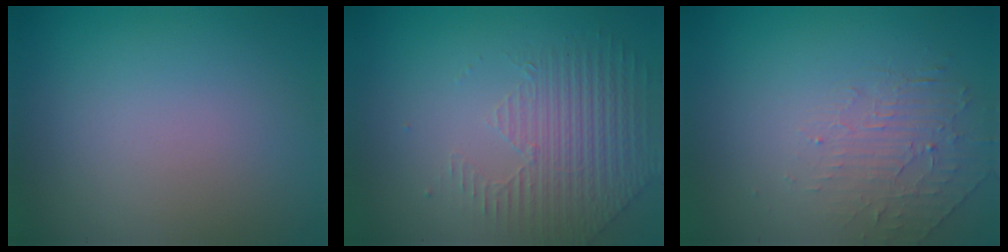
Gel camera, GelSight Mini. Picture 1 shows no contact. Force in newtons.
{"total": 2.1, "press": 1.8, "slide": 1.0}
{"total": 2.0, "press": 0.9, "slide": 1.8}